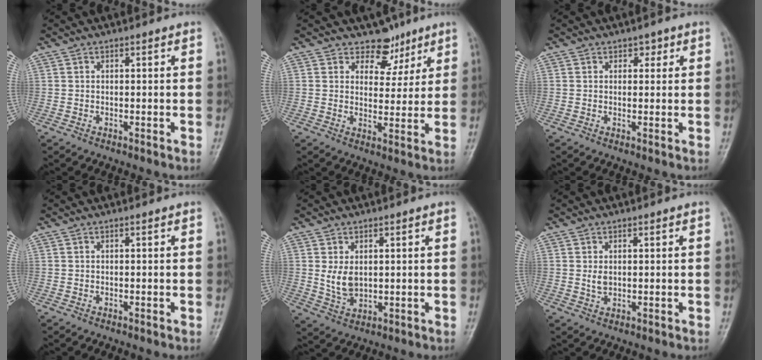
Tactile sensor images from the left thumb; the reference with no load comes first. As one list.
[{"total": 5.8, "force": [4.3, 3.9, 0.8], "torque": [0.021, -0.026, 0.067]}, {"total": 1.6, "force": [0.9, 1.2, 0.6], "torque": [0.010, -0.003, 0.008]}, {"total": 0.0}, {"total": 4.8, "force": [0.9, 3.3, 3.4], "torque": [-0.049, -0.014, 0.029]}, {"total": 1.8, "force": [0.4, 1.3, 1.2], "torque": [-0.017, -0.005, 0.012]}]